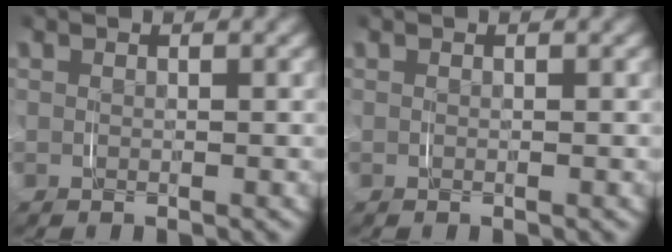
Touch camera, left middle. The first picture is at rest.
{"total": 0.0}